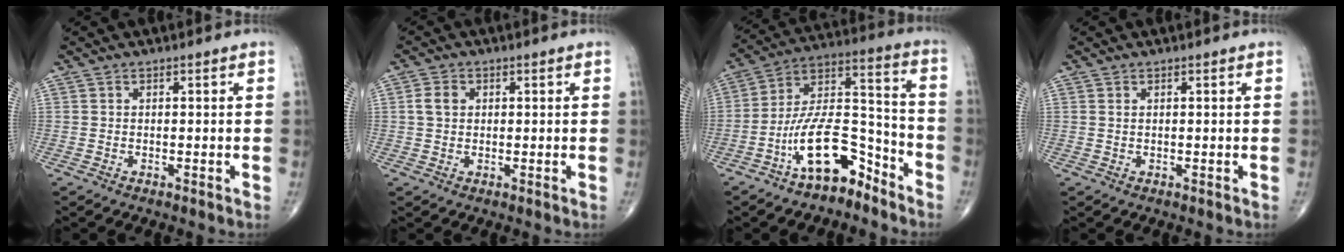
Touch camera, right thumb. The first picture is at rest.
{"total": 3.2, "force": [0.6, 2.5, 1.9], "torque": [-0.033, 0.005, 0.010]}
{"total": 14.6, "force": [-9.1, 6.4, 9.5], "torque": [-0.161, 0.096, -0.168]}
{"total": 0.5, "force": [0.2, 0.3, 0.4], "torque": [-0.009, 0.003, 0.006]}